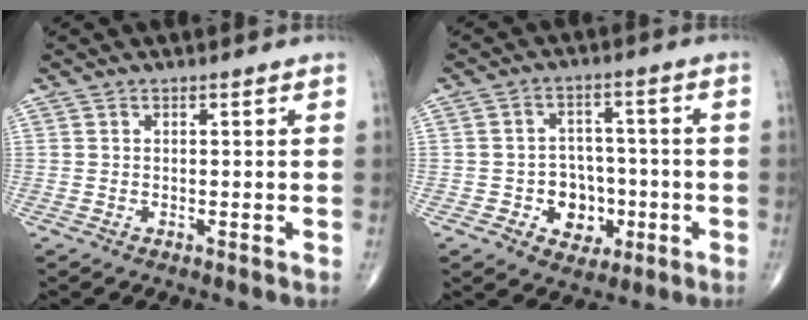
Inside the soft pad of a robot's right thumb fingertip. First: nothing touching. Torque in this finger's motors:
{"motor_torque": [0.65, 0.19, 0.52, -0.28, 0.02]}